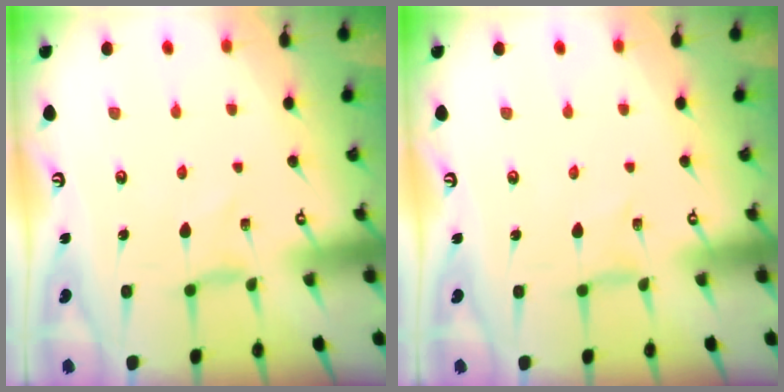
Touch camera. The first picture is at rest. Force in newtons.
{"total": 0.0}